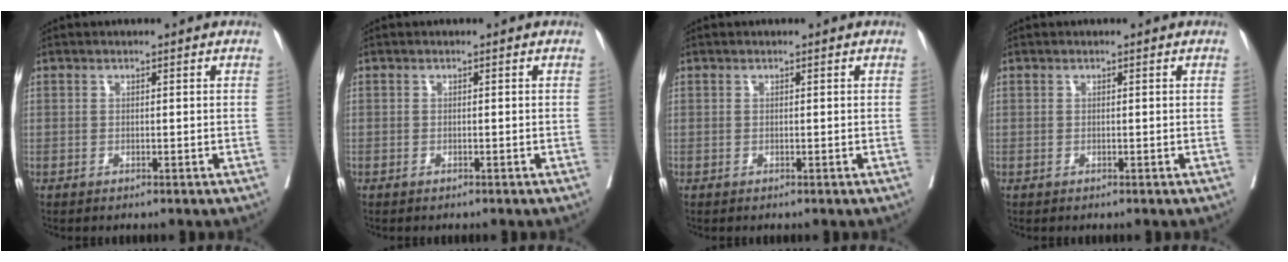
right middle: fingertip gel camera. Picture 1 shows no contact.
{"total": 0.0}
{"total": 0.0}
{"total": 0.0}